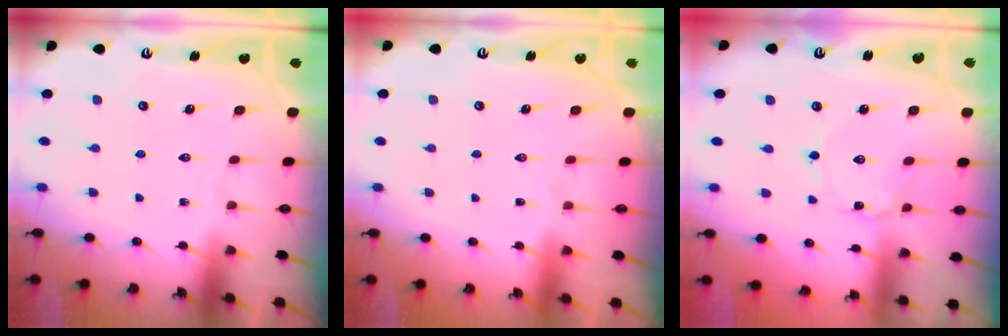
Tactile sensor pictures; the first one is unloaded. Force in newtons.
{"total": 1.6, "press": 1.6, "slide": 0.1}
{"total": 0.7, "press": 0.7, "slide": 0.1}